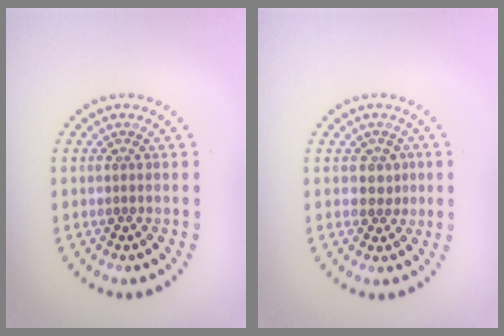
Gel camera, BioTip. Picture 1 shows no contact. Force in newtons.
{"total": 1.7, "press": 1.5, "slide": 0.9}